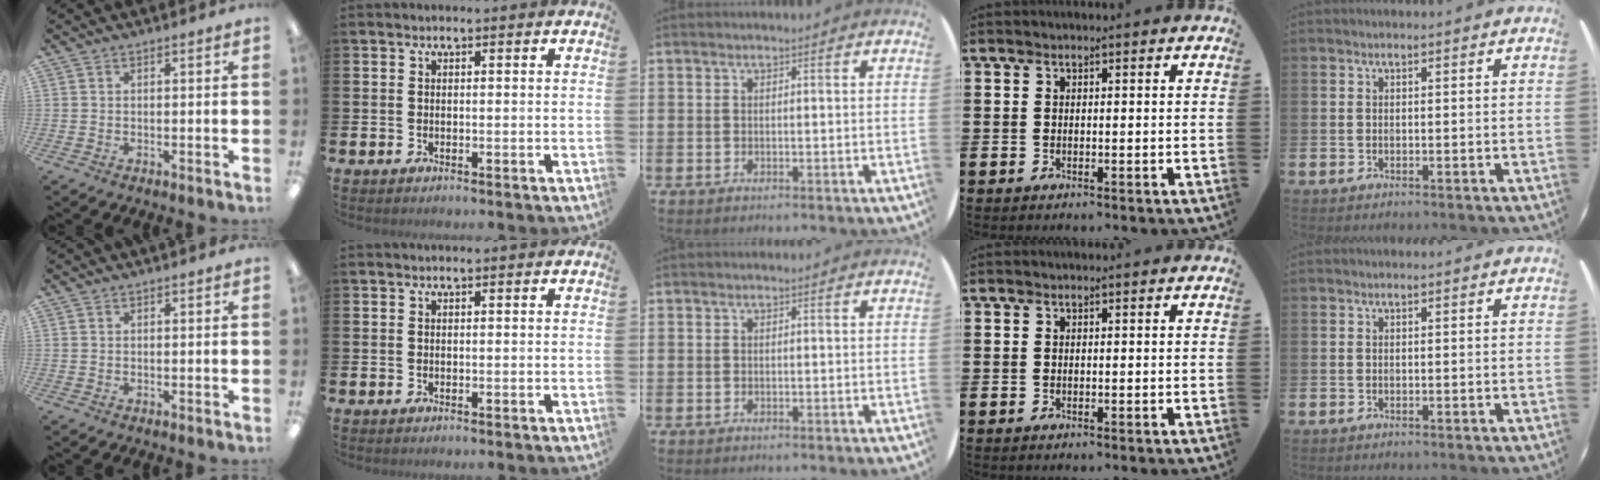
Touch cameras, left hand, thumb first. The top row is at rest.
{}